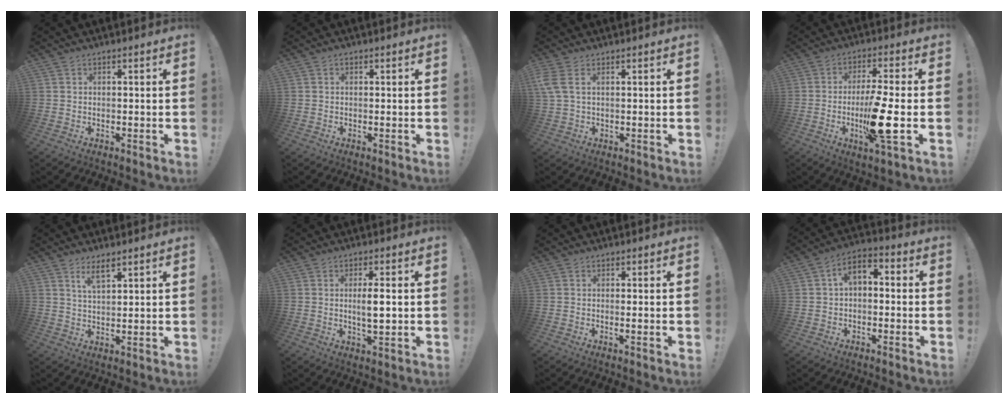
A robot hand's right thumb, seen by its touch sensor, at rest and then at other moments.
{"total": 0.5, "force": [-0.1, 0.2, -0.5], "torque": [0.004, 0.006, -0.001]}
{"total": 3.8, "force": [1.4, 1.2, 3.3], "torque": [-0.072, -0.005, 0.026]}
{"total": 14.1, "force": [-3.2, 2.4, 13.5], "torque": [-0.243, -0.006, -0.051]}
{"total": 4.8, "force": [3.6, 1.6, 2.8], "torque": [-0.056, -0.011, 0.063]}
{"total": 5.5, "force": [0.1, 1.5, 5.3], "torque": [-0.089, -0.006, -0.004]}
{"total": 1.5, "force": [0.0, -0.6, 1.3], "torque": [-0.019, -0.004, -0.004]}
{"total": 5.1, "force": [-0.9, 3.4, 3.7], "torque": [-0.061, 0.012, -0.013]}